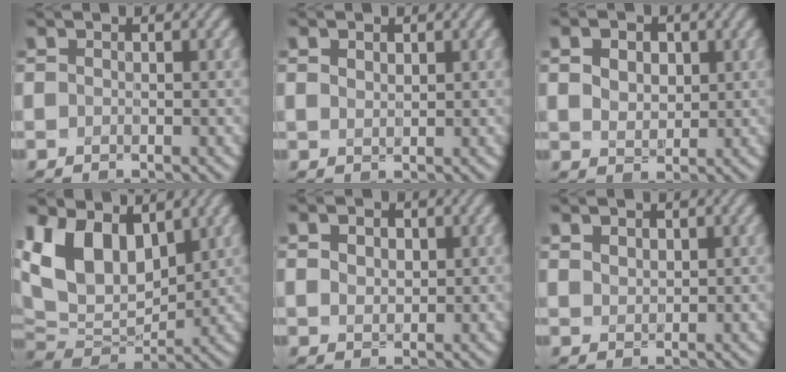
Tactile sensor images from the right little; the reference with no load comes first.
{"total": 1.4, "force": [0.9, 0.8, 0.7], "torque": [-0.020, 0.010, 0.010]}
{"total": 3.5, "force": [1.3, 2.4, 2.2], "torque": [-0.046, 0.012, 0.014]}
{"total": 7.7, "force": [2.9, 4.8, 5.2], "torque": [-0.121, -0.006, 0.058]}
{"total": 2.2, "force": [0.9, 1.5, 1.3], "torque": [-0.027, 0.013, 0.006]}
{"total": 2.3, "force": [1.4, 1.5, 1.1], "torque": [-0.030, 0.011, 0.022]}